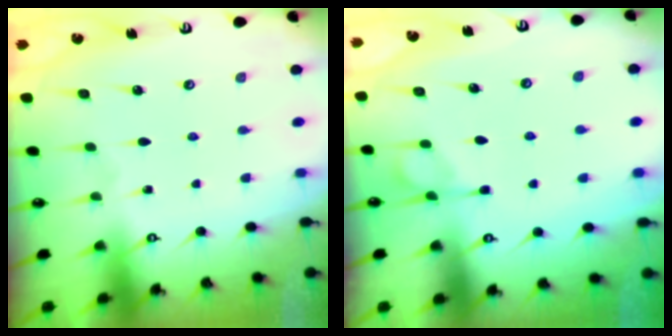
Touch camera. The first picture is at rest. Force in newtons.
{"total": 1.1, "press": 0.0, "slide": 1.0}